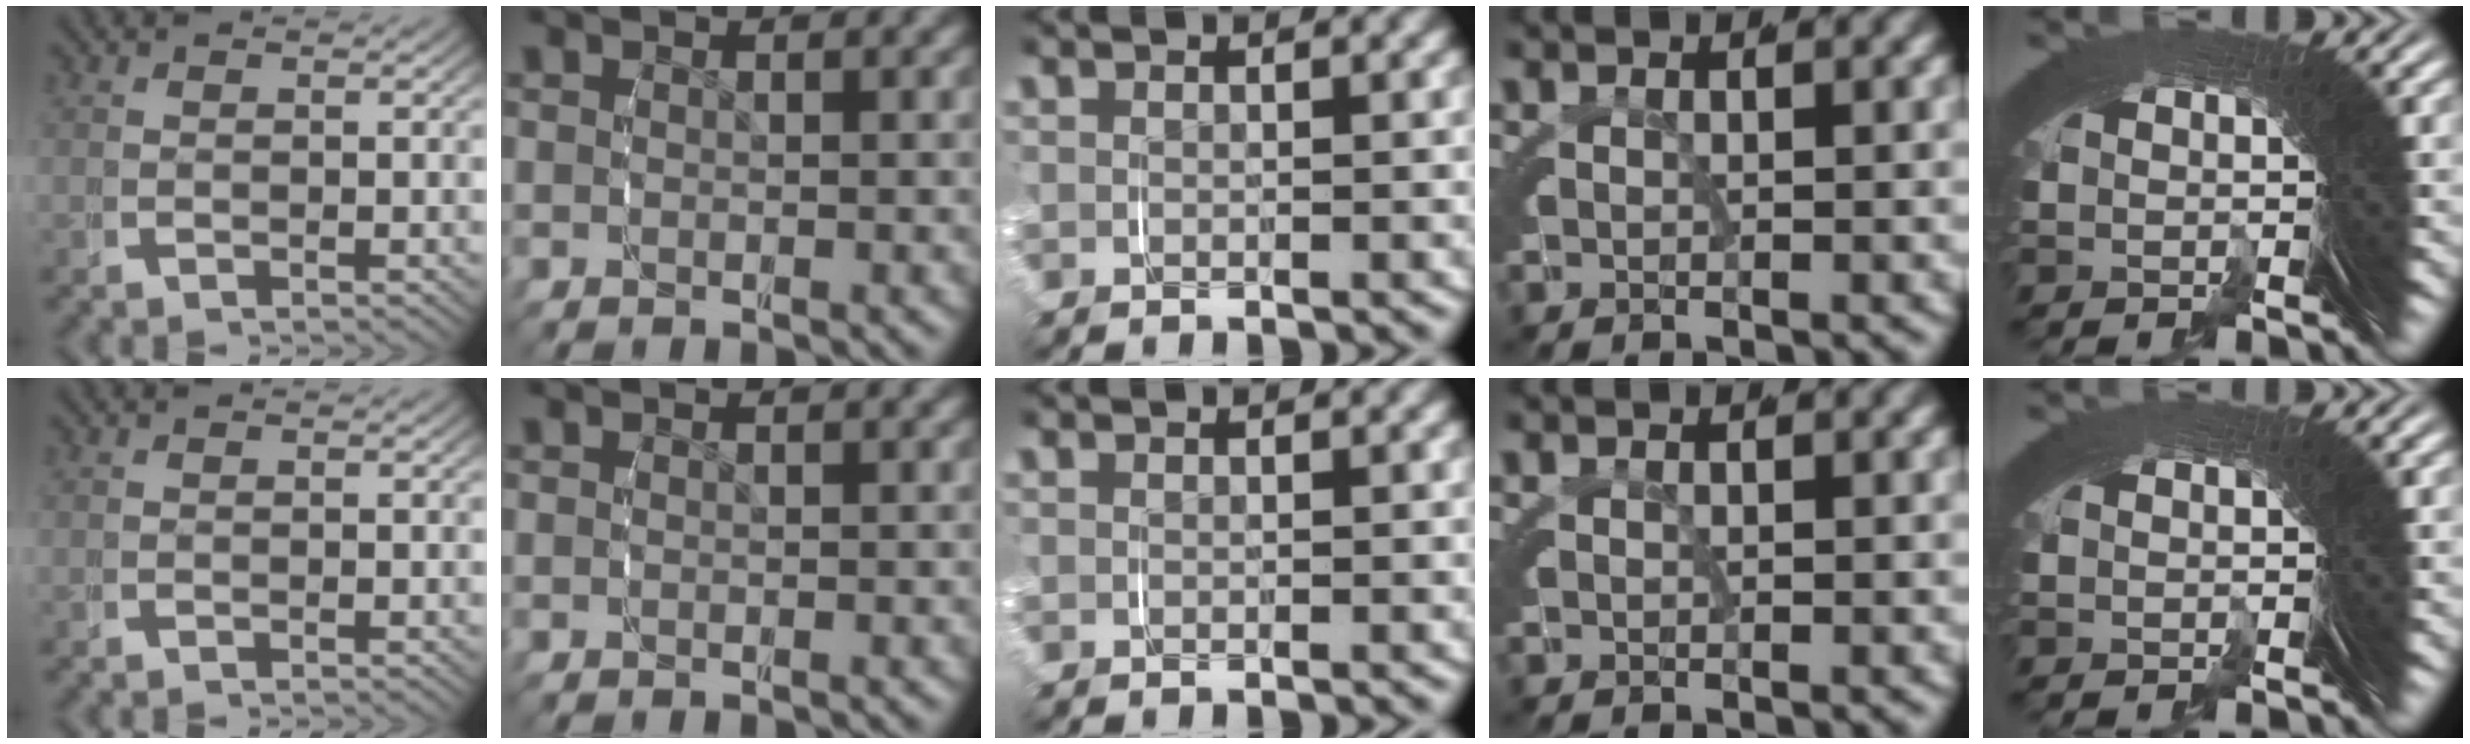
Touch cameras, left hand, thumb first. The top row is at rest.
{}